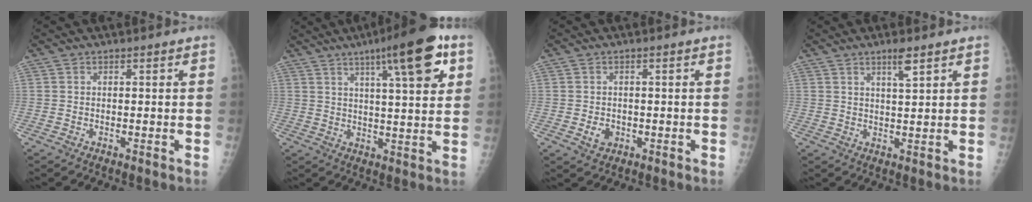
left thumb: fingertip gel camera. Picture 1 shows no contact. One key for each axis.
{"total": 14.4, "fx": 6.8, "fy": 2.7, "fz": 12.3, "tx": -0.169, "ty": -0.018, "tz": 0.096}
{"total": 2.7, "fx": -0.7, "fy": 2.2, "fz": 1.5, "tx": -0.016, "ty": 0.002, "tz": -0.004}
{"total": 3.6, "fx": 2.3, "fy": 0.4, "fz": 2.7, "tx": -0.047, "ty": -0.015, "tz": 0.043}